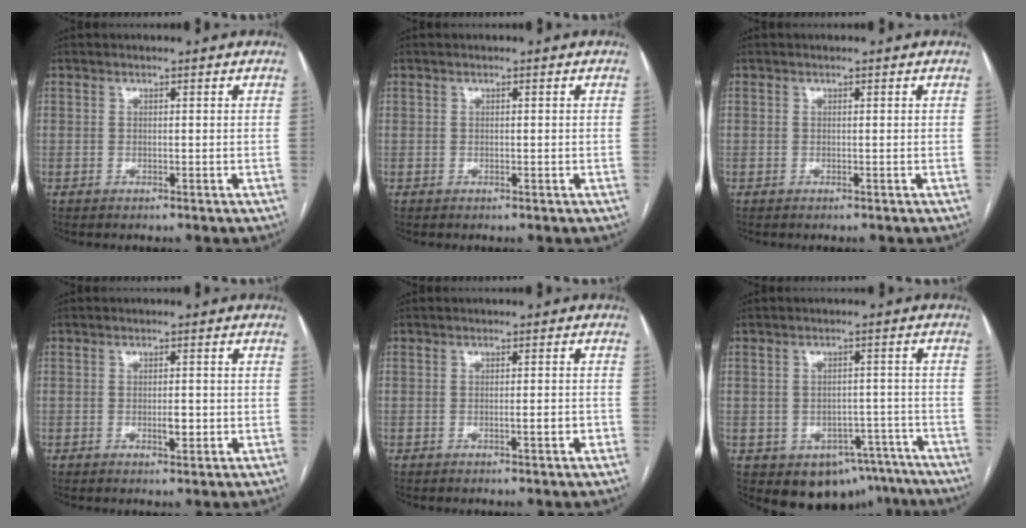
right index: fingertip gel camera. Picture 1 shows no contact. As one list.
[{"total": 0.0}, {"total": 0.0}, {"total": 2.4, "force": [-0.6, 0.9, 2.2], "torque": [-0.037, 0.001, -0.004]}, {"total": 2.0, "force": [-0.8, 0.2, 1.8], "torque": [-0.027, 0.001, -0.010]}, {"total": 11.0, "force": [-7.2, 7.5, 3.8], "torque": [-0.026, 0.025, -0.087]}]